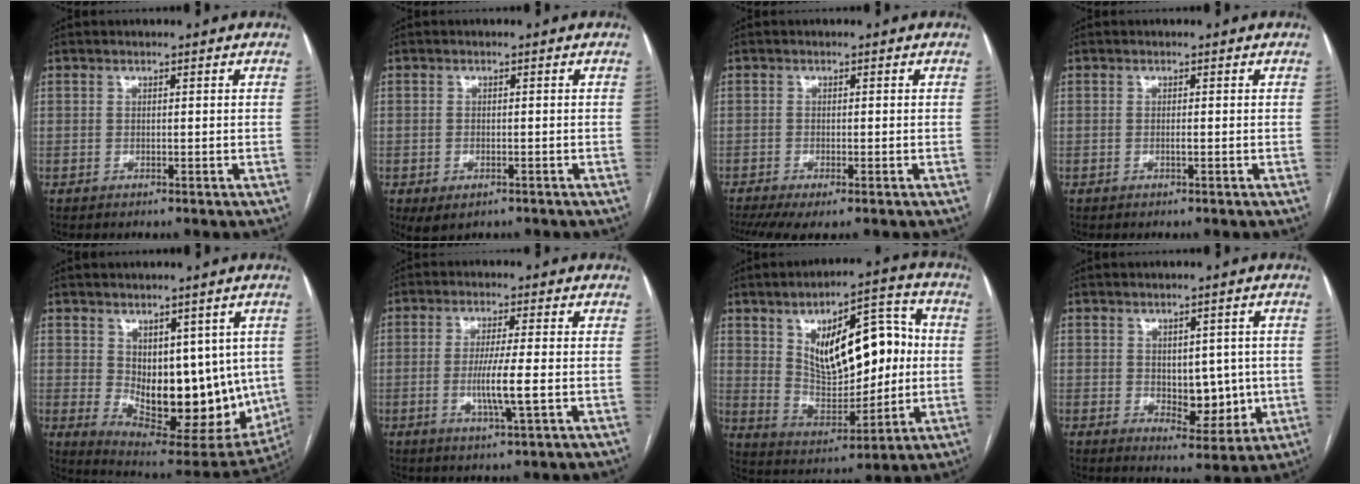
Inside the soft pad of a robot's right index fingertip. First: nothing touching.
{"total": 3.5, "force": [-1.9, 2.0, 2.2], "torque": [-0.041, -0.007, -0.019]}
{"total": 5.9, "force": [-4.1, 1.2, 4.0], "torque": [-0.065, -0.014, -0.068]}
{"total": 0.6, "force": [-0.1, 0.0, 0.6], "torque": [-0.012, 0.000, -0.001]}
{"total": 16.7, "force": [0.2, 8.5, 14.4], "torque": [-0.204, -0.020, 0.030]}
{"total": 6.2, "force": [-1.1, -0.3, 6.1], "torque": [-0.115, -0.015, -0.021]}
{"total": 17.7, "force": [3.0, 8.0, 15.5], "torque": [-0.245, 0.027, 0.059]}
{"total": 7.3, "force": [0.0, 4.1, 6.0], "torque": [-0.071, -0.001, 0.016]}